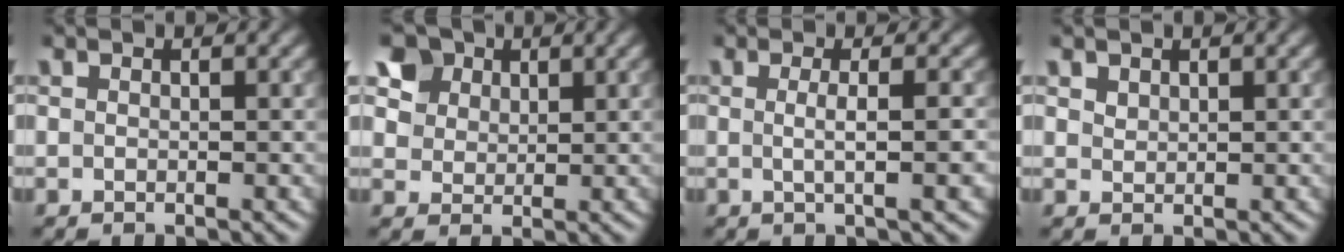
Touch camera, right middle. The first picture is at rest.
{"total": 7.5, "force": [4.4, 5.4, 2.9], "torque": [-0.076, 0.006, 0.072]}
{"total": 3.2, "force": [-0.1, 0.9, 3.1], "torque": [-0.041, -0.001, -0.004]}
{"total": 0.9, "force": [0.7, 0.5, 0.2], "torque": [-0.005, 0.000, 0.016]}